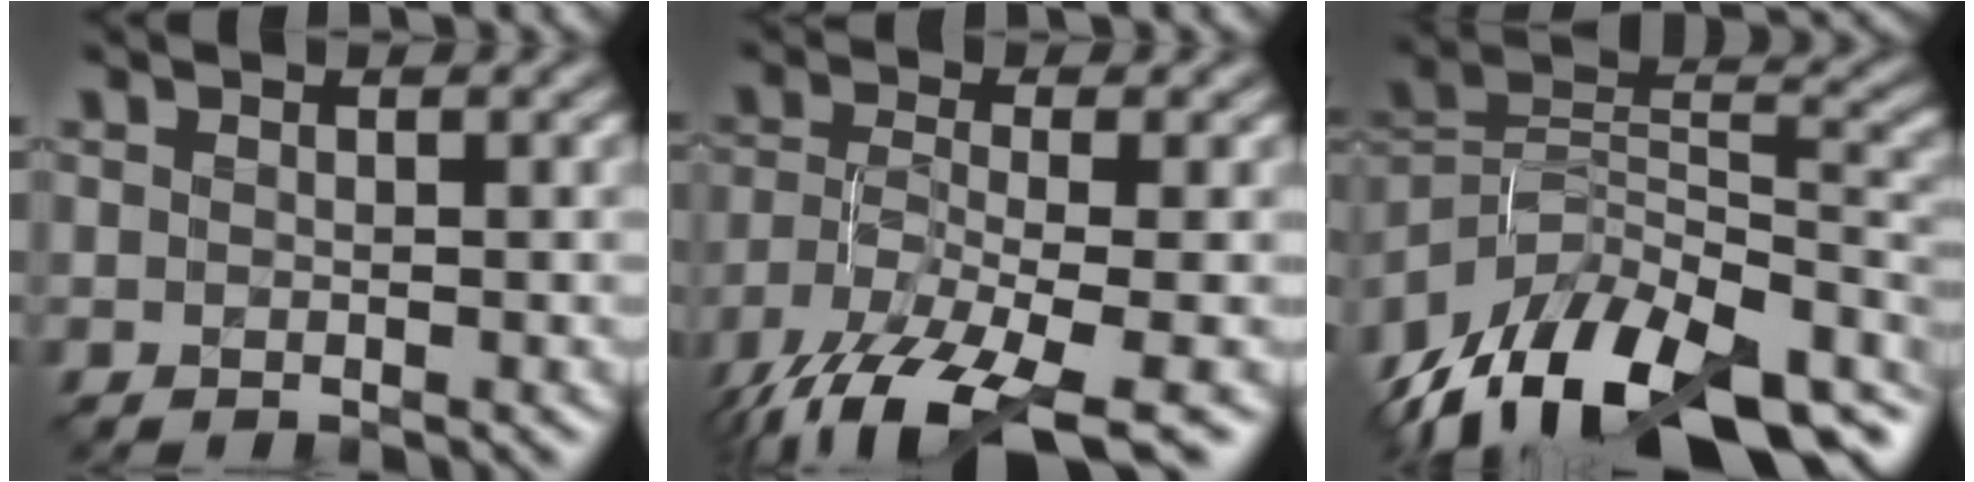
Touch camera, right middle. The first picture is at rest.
{"total": 12.4, "force": [-8.8, 3.3, 8.1], "torque": [-0.168, -0.029, -0.147]}
{"total": 16.5, "force": [-10.7, 7.5, 10.0], "torque": [-0.216, 0.004, -0.174]}